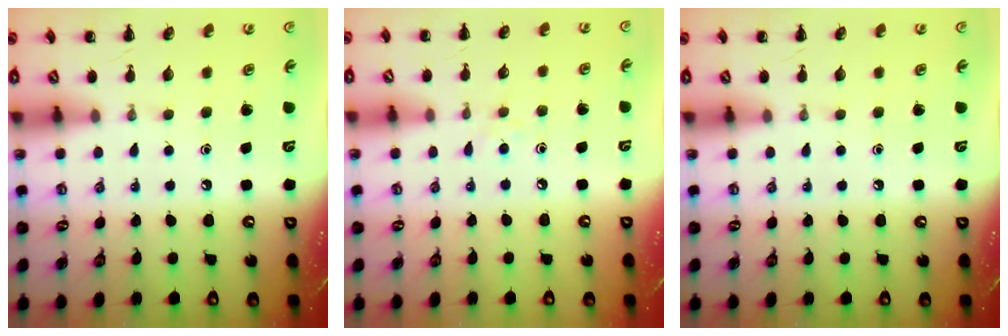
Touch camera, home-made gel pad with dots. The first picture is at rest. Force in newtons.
{"total": 4.1, "press": 3.8, "slide": 1.5}
{"total": 0.0}